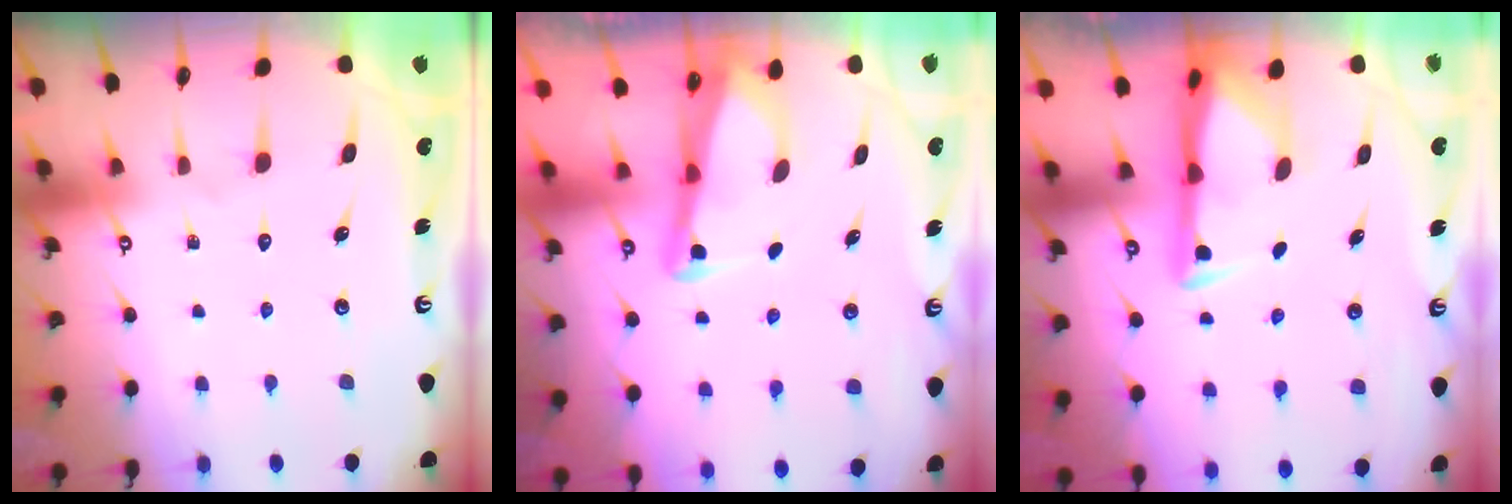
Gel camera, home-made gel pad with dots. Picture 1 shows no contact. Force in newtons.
{"total": 3.0, "press": 3.0, "slide": 0.4}
{"total": 2.9, "press": 2.9, "slide": 0.6}